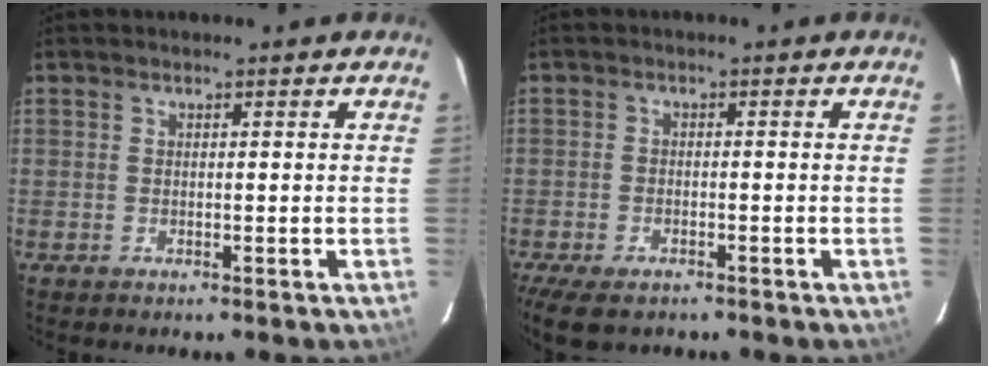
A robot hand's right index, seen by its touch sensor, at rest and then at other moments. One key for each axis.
{"total": 7.9, "fx": -5.6, "fy": 3.7, "fz": 4.1, "tx": -0.106, "ty": -0.022, "tz": -0.101}